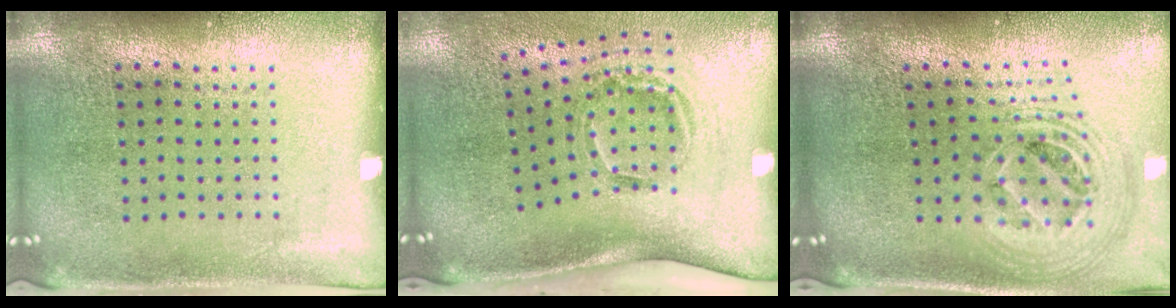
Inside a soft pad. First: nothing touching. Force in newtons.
{"total": 2.0, "press": 1.2, "slide": 1.7}
{"total": 2.4, "press": 1.8, "slide": 1.6}